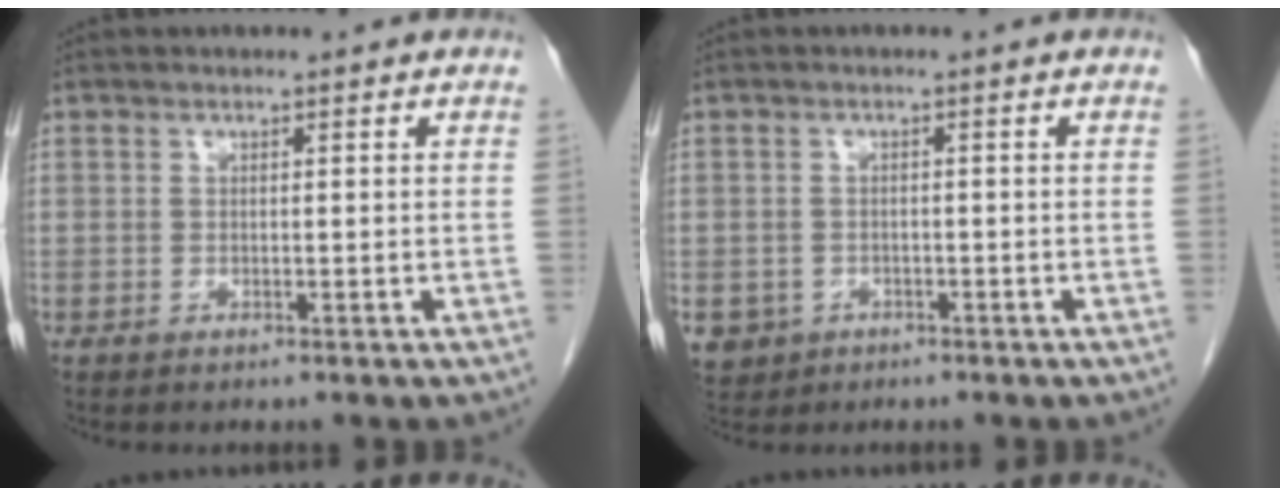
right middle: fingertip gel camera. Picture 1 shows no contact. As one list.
[{"total": 4.9, "force": [-2.4, 4.2, 0.8], "torque": [-0.019, 0.004, -0.033]}]